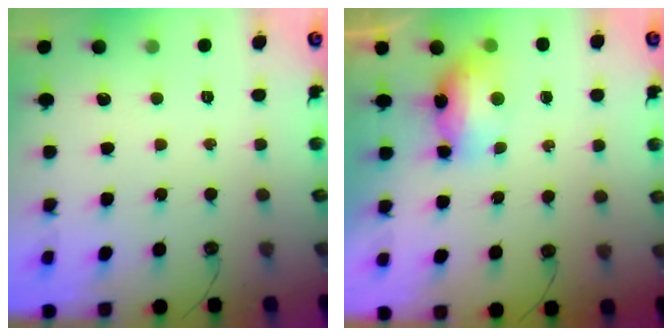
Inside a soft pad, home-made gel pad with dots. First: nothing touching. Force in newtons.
{"total": 15.0, "press": 9.9, "slide": 11.3}